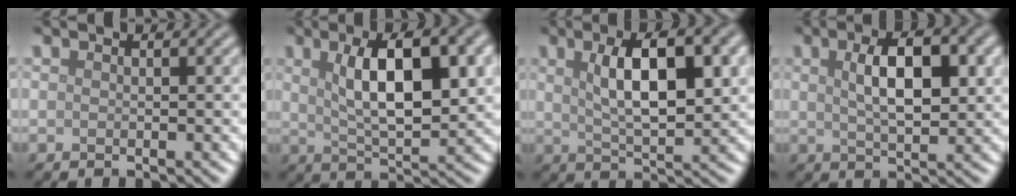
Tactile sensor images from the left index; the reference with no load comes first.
{"total": 9.6, "force": [2.5, 3.6, 8.6], "torque": [-0.132, 0.007, 0.040]}
{"total": 8.7, "force": [2.3, 3.2, 7.8], "torque": [-0.121, 0.008, 0.037]}
{"total": 6.2, "force": [1.5, 2.4, 5.5], "torque": [-0.091, 0.007, 0.025]}